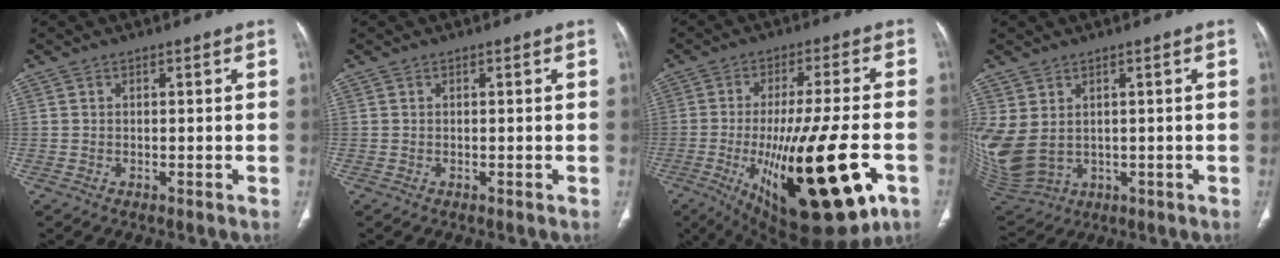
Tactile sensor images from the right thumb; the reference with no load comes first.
{"total": 0.0}
{"total": 26.4, "force": [-8.1, 8.1, 23.8], "torque": [-0.365, -0.010, -0.103]}
{"total": 12.1, "force": [1.5, 8.8, 8.1], "torque": [-0.203, -0.008, 0.060]}